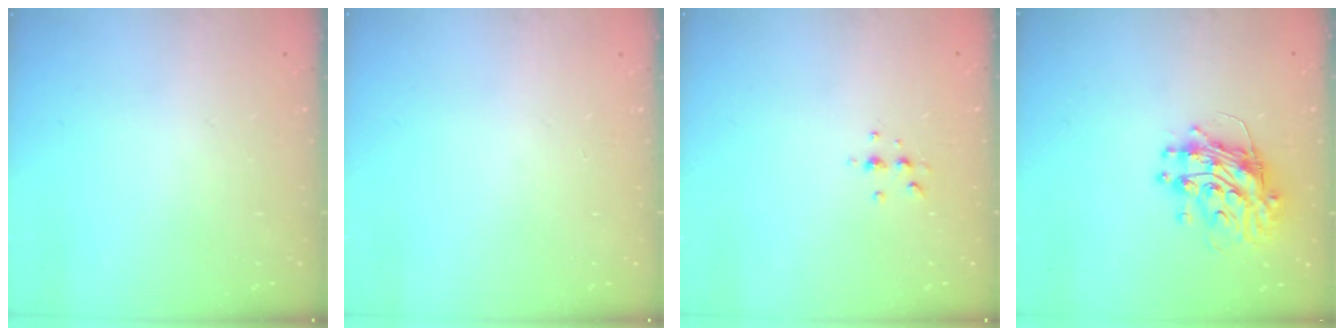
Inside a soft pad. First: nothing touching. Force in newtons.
{"total": 0.0}
{"total": 4.3, "press": 4.2, "slide": 1.1}
{"total": 12.0, "press": 11.9, "slide": 1.2}